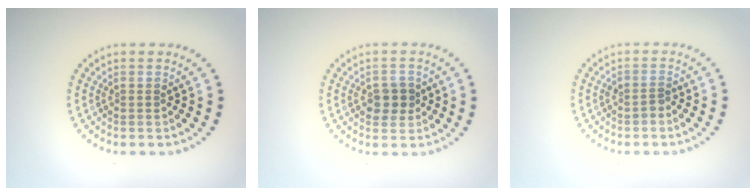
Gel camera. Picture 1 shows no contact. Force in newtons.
{"total": 2.4, "press": 2.4, "slide": 0.4}
{"total": 0.9, "press": 0.8, "slide": 0.5}